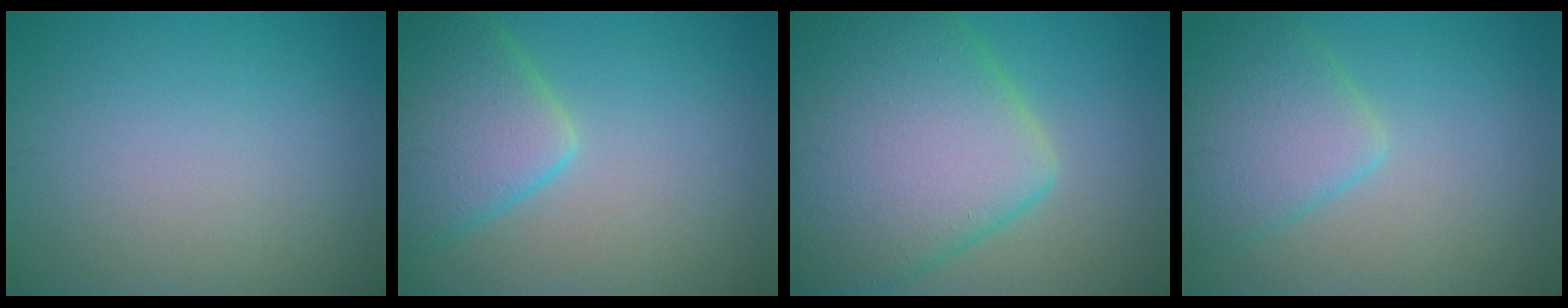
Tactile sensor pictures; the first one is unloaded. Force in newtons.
{"total": 6.9, "press": 6.8, "slide": 0.4}
{"total": 13.9, "press": 13.8, "slide": 0.6}
{"total": 5.0, "press": 5.0, "slide": 0.3}